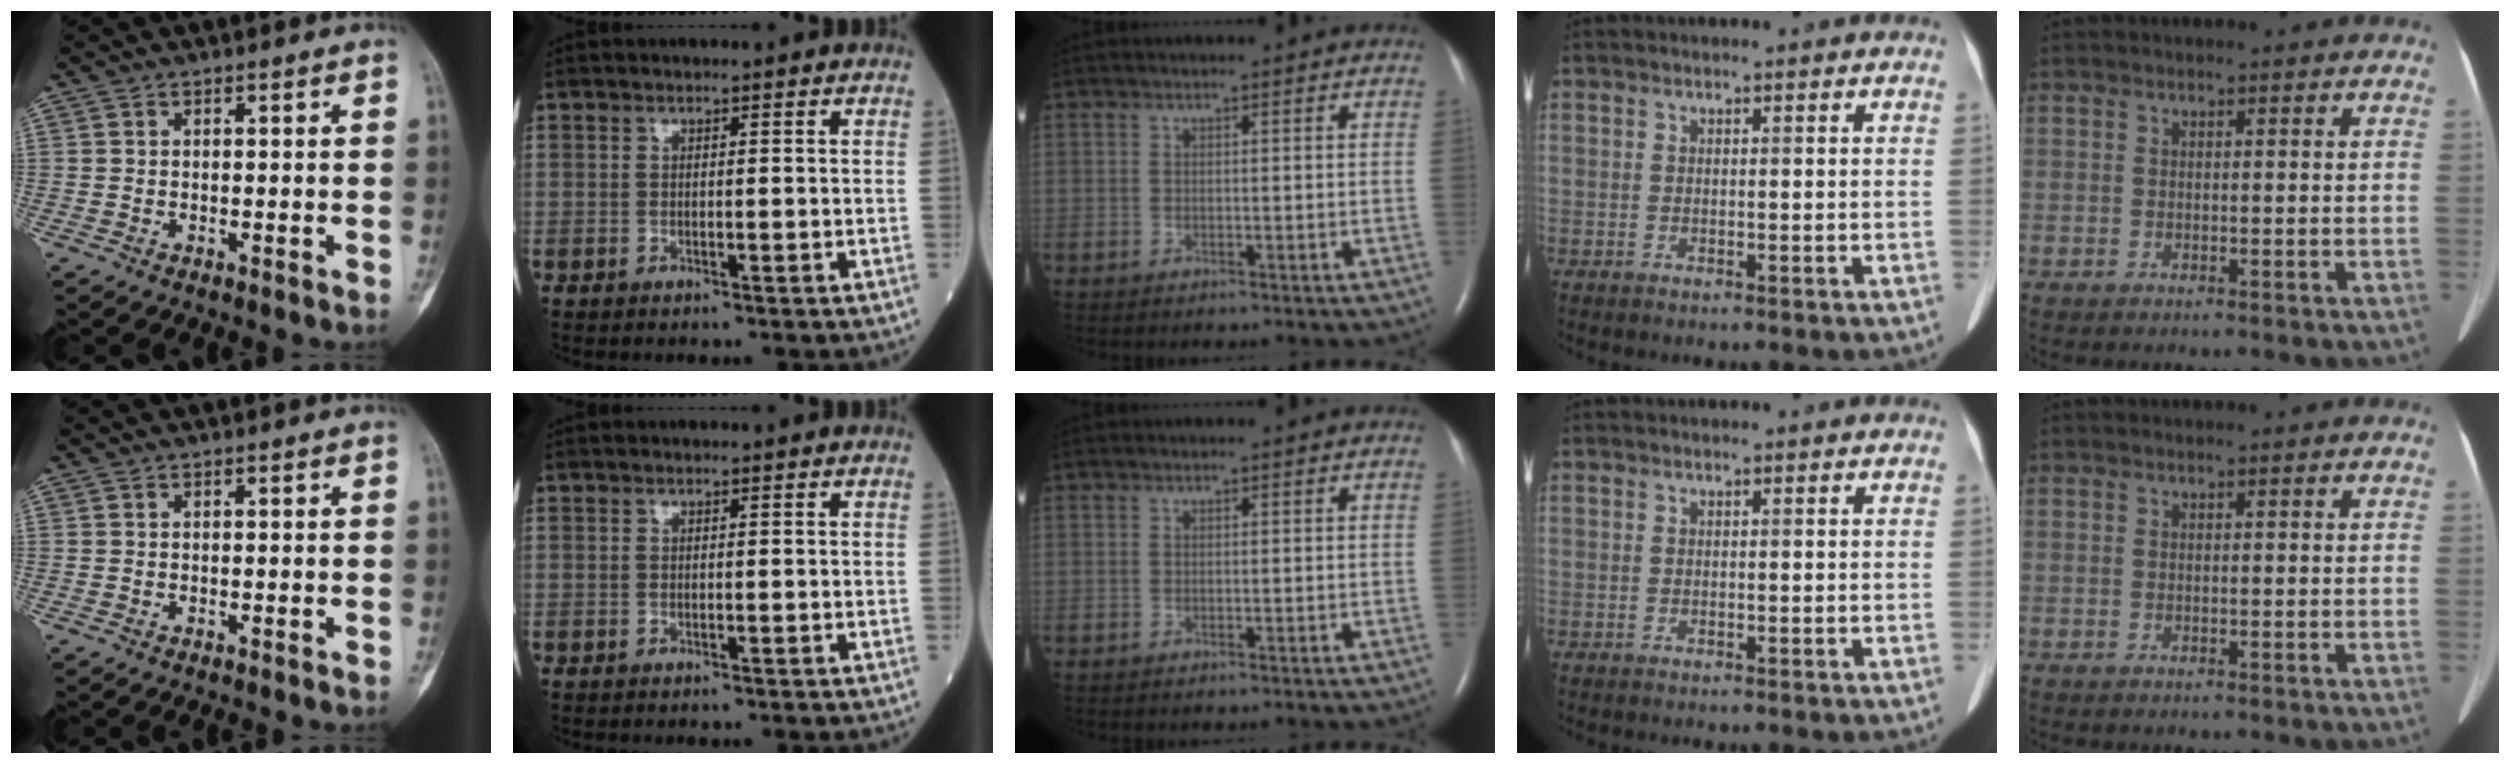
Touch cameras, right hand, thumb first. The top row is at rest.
{}